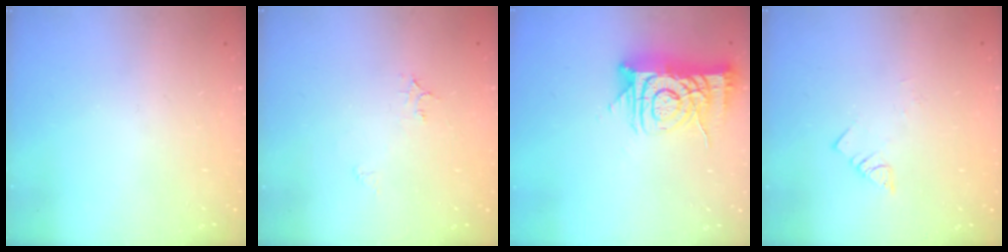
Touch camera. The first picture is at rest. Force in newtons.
{"total": 5.8, "press": 5.8, "slide": 0.5}
{"total": 12.8, "press": 12.8, "slide": 0.8}
{"total": 1.7, "press": 1.7, "slide": 0.1}